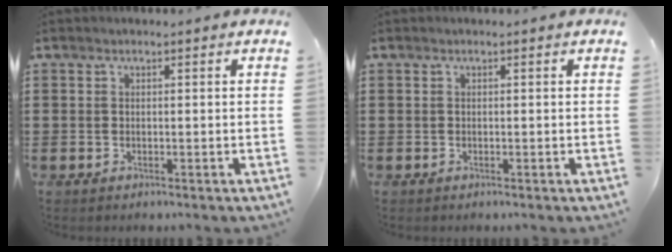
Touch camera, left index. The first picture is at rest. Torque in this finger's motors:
{"motor_torque": [-0.02, 0.01, -0.01, 0.01]}